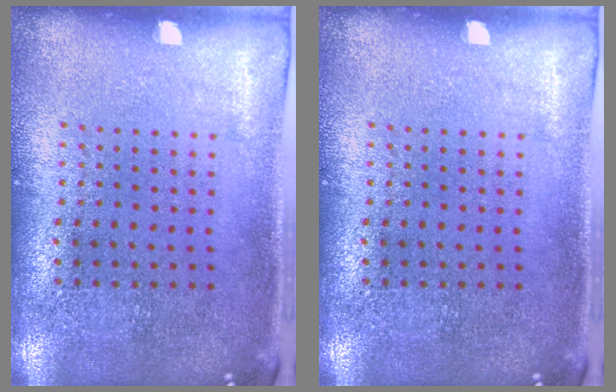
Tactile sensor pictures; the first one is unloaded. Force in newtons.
{"total": 0.0}